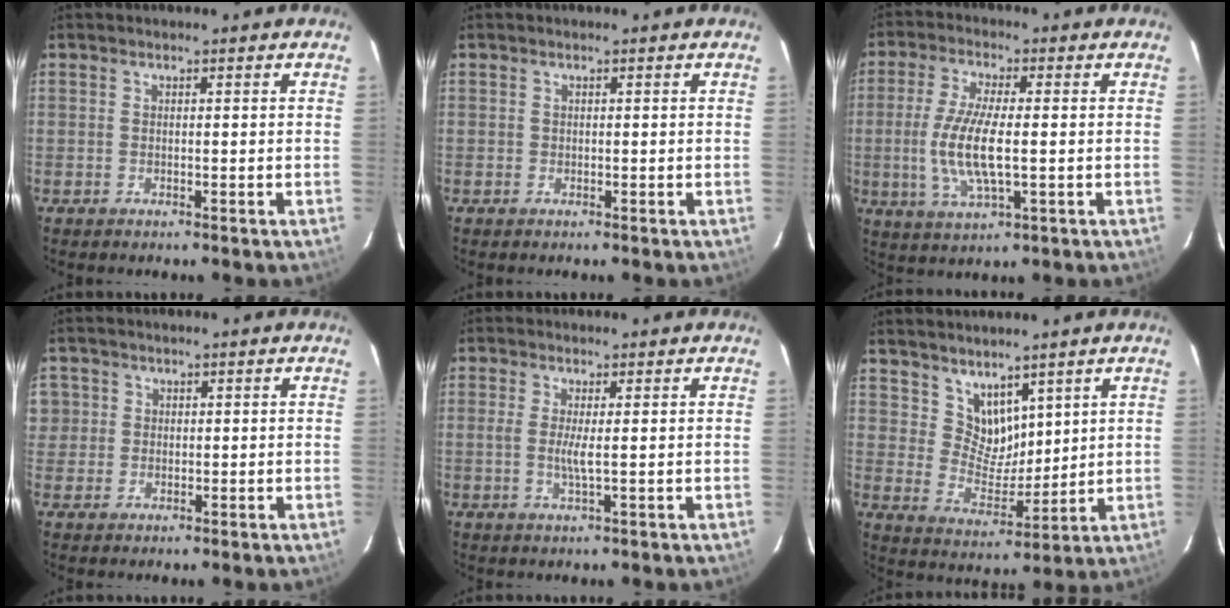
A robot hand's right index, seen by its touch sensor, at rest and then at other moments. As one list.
[{"total": 0.0}, {"total": 10.8, "force": [-0.9, 3.1, 10.3], "torque": [-0.211, -0.007, -0.016]}, {"total": 3.8, "force": [0.7, 3.7, 0.4], "torque": [0.007, 0.019, 0.015]}, {"total": 2.7, "force": [0.1, 0.0, 2.7], "torque": [-0.054, -0.006, -0.001]}, {"total": 7.4, "force": [5.3, 4.6, 2.3], "torque": [-0.032, -0.003, 0.111]}]